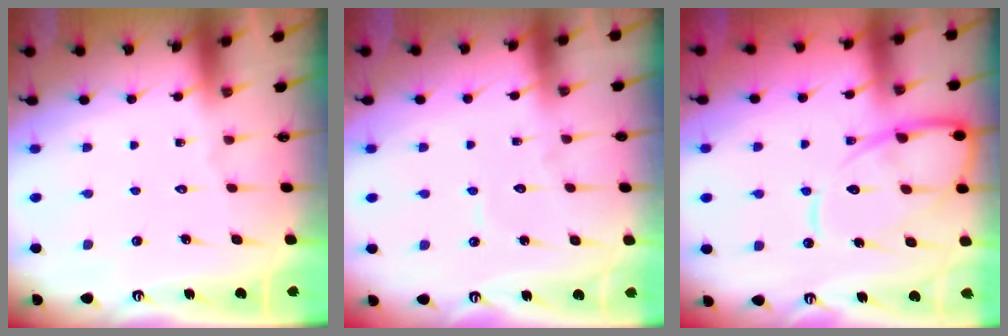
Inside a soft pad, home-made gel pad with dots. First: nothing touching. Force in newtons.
{"total": 4.3, "press": 4.3, "slide": 0.5}
{"total": 13.0, "press": 12.9, "slide": 1.4}